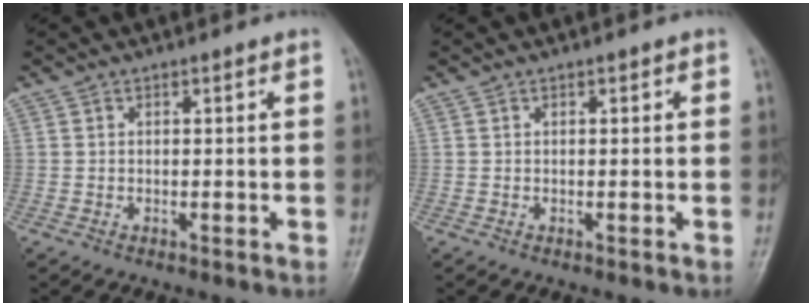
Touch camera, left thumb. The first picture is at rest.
{"total": 0.0}